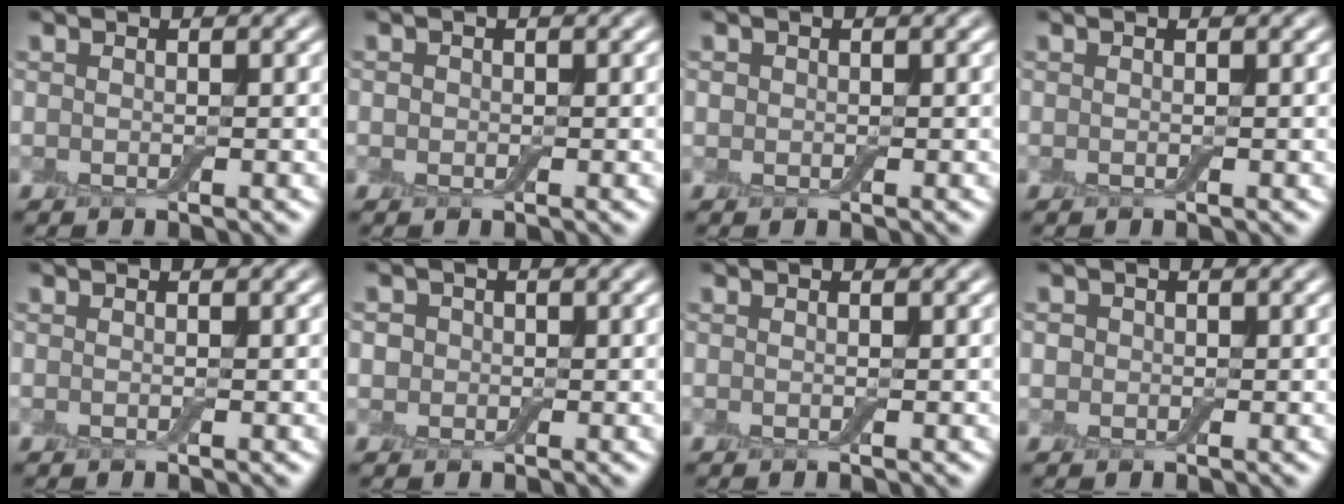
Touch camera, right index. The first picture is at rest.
{"total": 0.6, "force": [0.0, 0.6, 0.1], "torque": [-0.001, -0.001, -0.004]}
{"total": 0.6, "force": [0.1, 0.6, 0.1], "torque": [0.002, 0.001, -0.002]}
{"total": 0.0}
{"total": 0.0}
{"total": 2.4, "force": [0.5, 2.1, 0.8], "torque": [-0.001, 0.012, -0.010]}
{"total": 0.0}
{"total": 1.1, "force": [0.1, 1.1, 0.2], "torque": [0.001, -0.001, -0.004]}